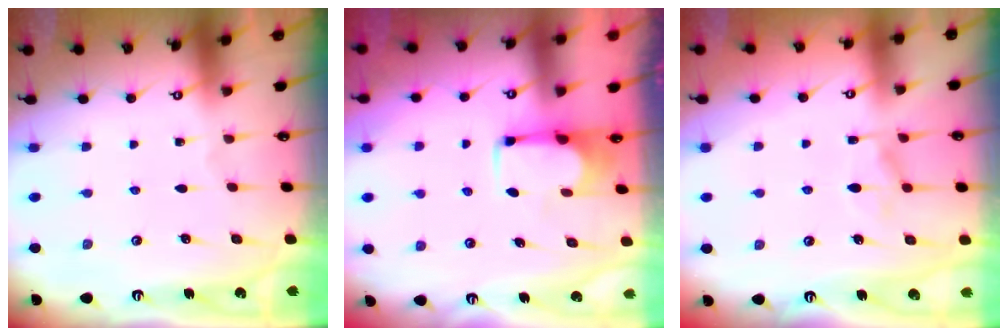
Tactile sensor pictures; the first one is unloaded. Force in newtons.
{"total": 1.8, "press": 1.6, "slide": 0.8}
{"total": 1.6, "press": 0.4, "slide": 1.6}